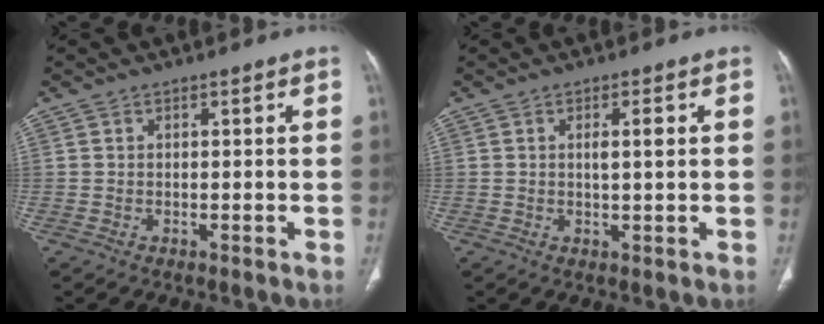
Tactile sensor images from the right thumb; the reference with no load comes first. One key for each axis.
{"total": 2.7, "fx": 0.5, "fy": 0.5, "fz": 2.6, "tx": -0.045, "ty": -0.001, "tz": 0.009}